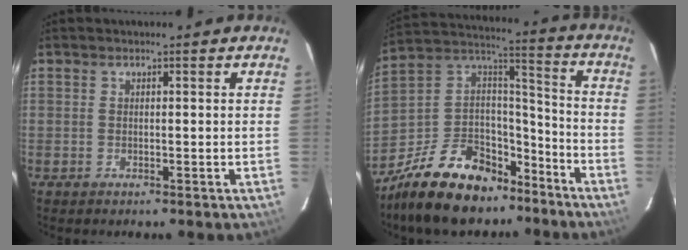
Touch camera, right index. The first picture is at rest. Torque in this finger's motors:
{"motor_torque": [1.01, -1.13, 0.27, -0.01]}